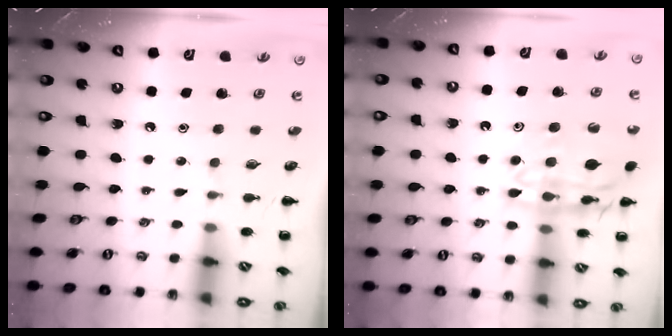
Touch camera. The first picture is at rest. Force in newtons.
{"total": 17.7, "press": 17.6, "slide": 2.0}